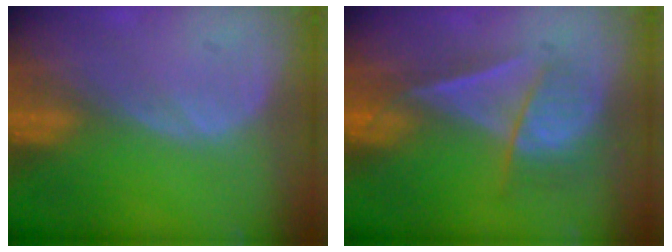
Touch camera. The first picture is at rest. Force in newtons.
{"total": 7.1, "press": 6.1, "slide": 3.7}